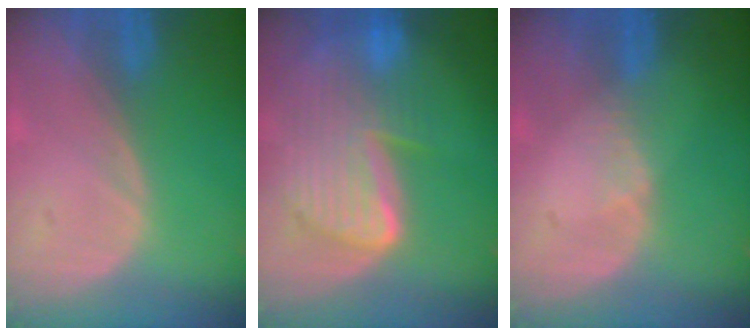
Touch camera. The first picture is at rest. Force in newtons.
{"total": 9.7, "press": 8.3, "slide": 5.1}
{"total": 1.1, "press": 1.1, "slide": 0.2}